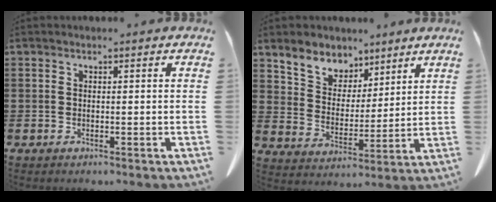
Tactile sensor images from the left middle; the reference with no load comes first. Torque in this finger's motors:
{"motor_torque": [1.59, -0.29, 0.46, 0.08]}